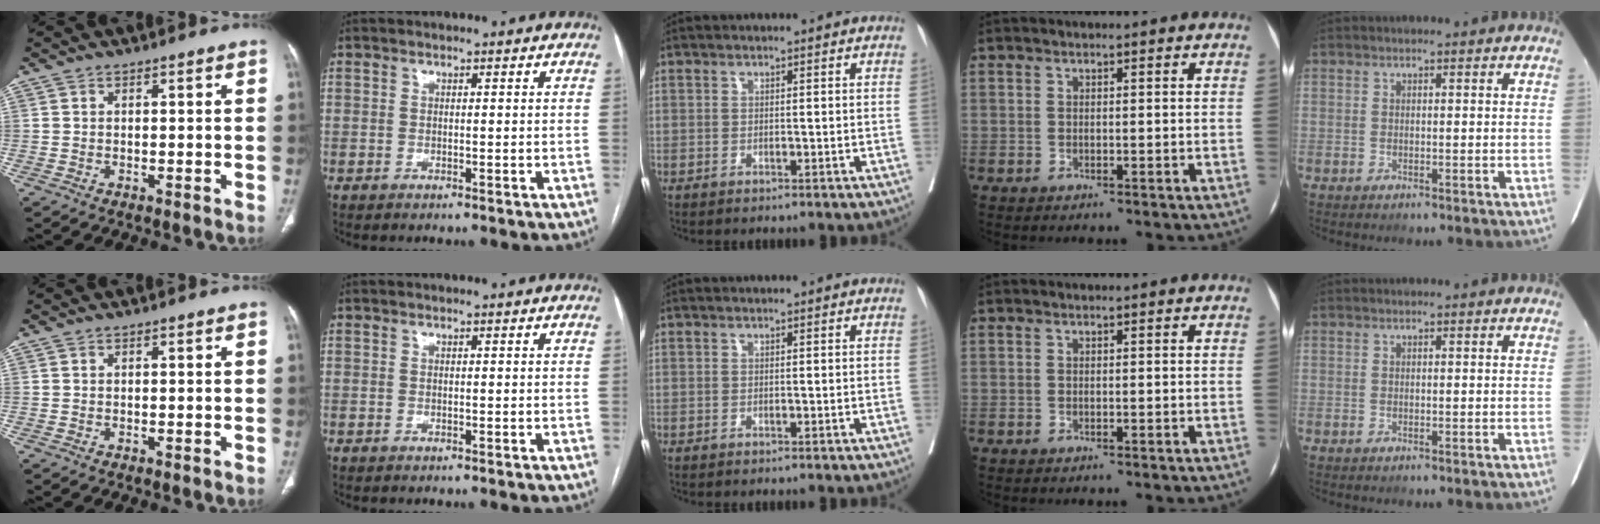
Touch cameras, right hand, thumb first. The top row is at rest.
{}